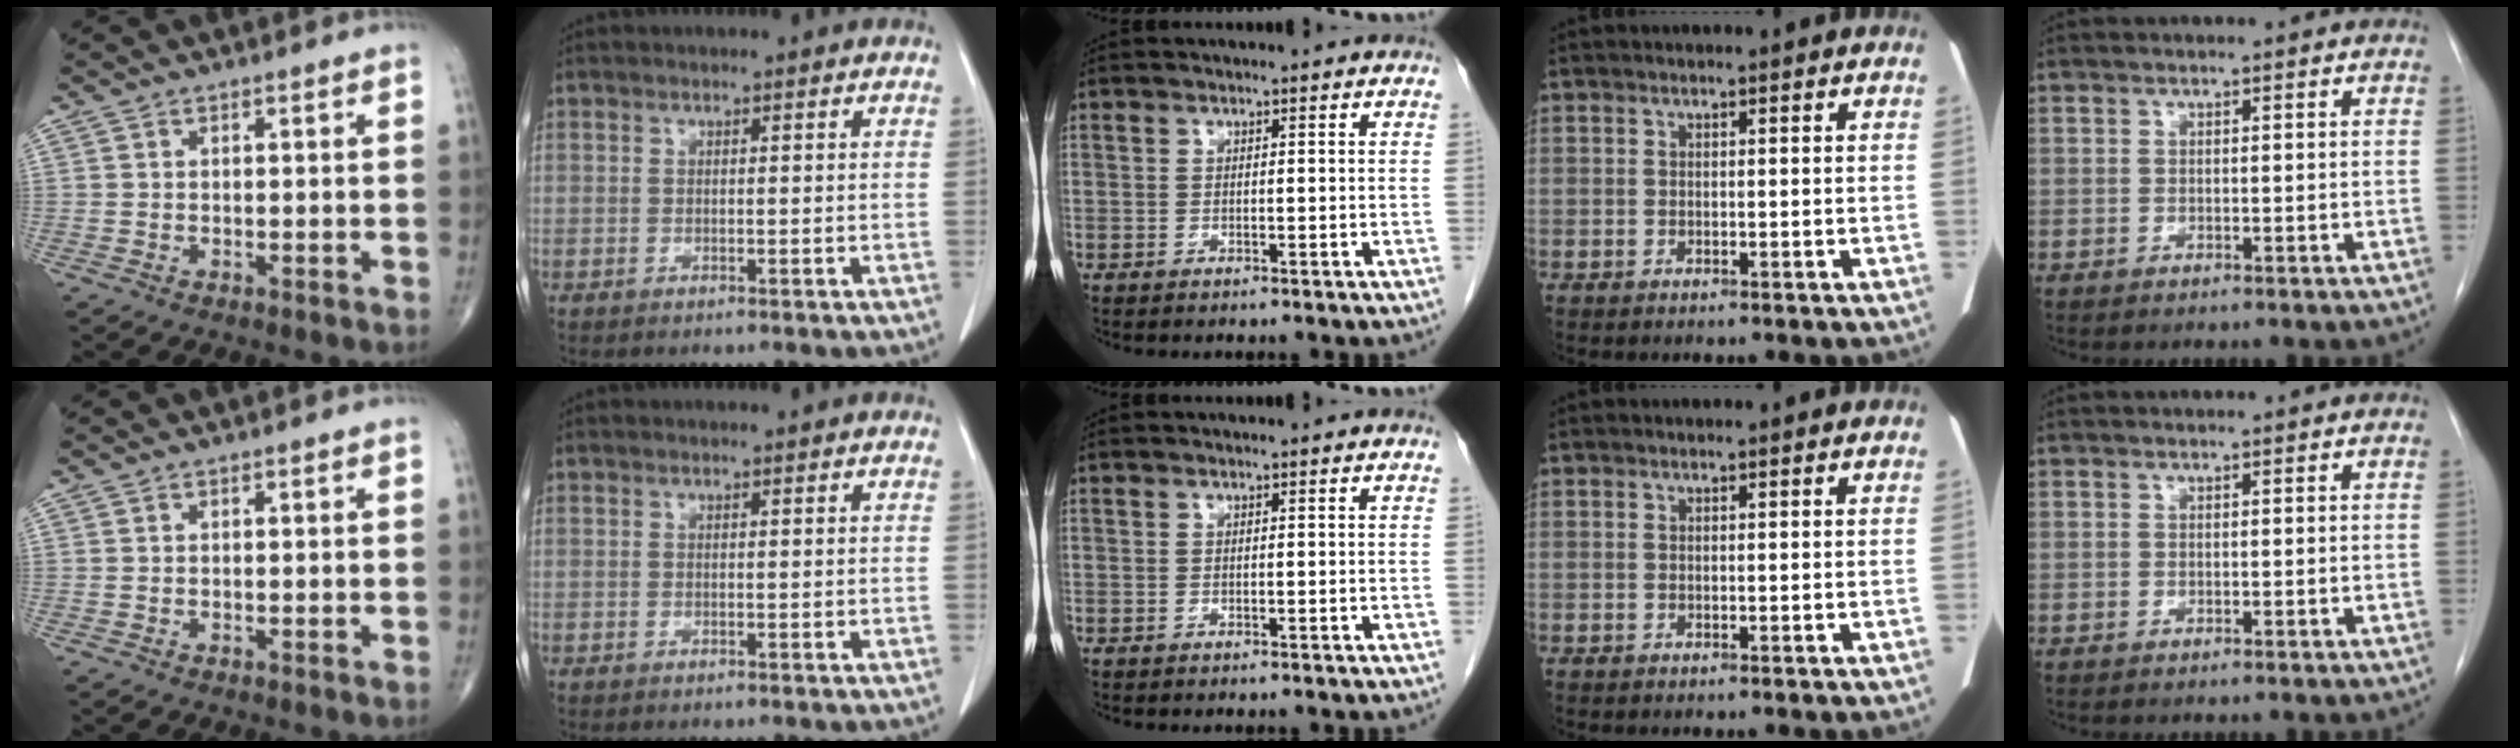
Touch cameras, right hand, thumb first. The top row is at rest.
{}